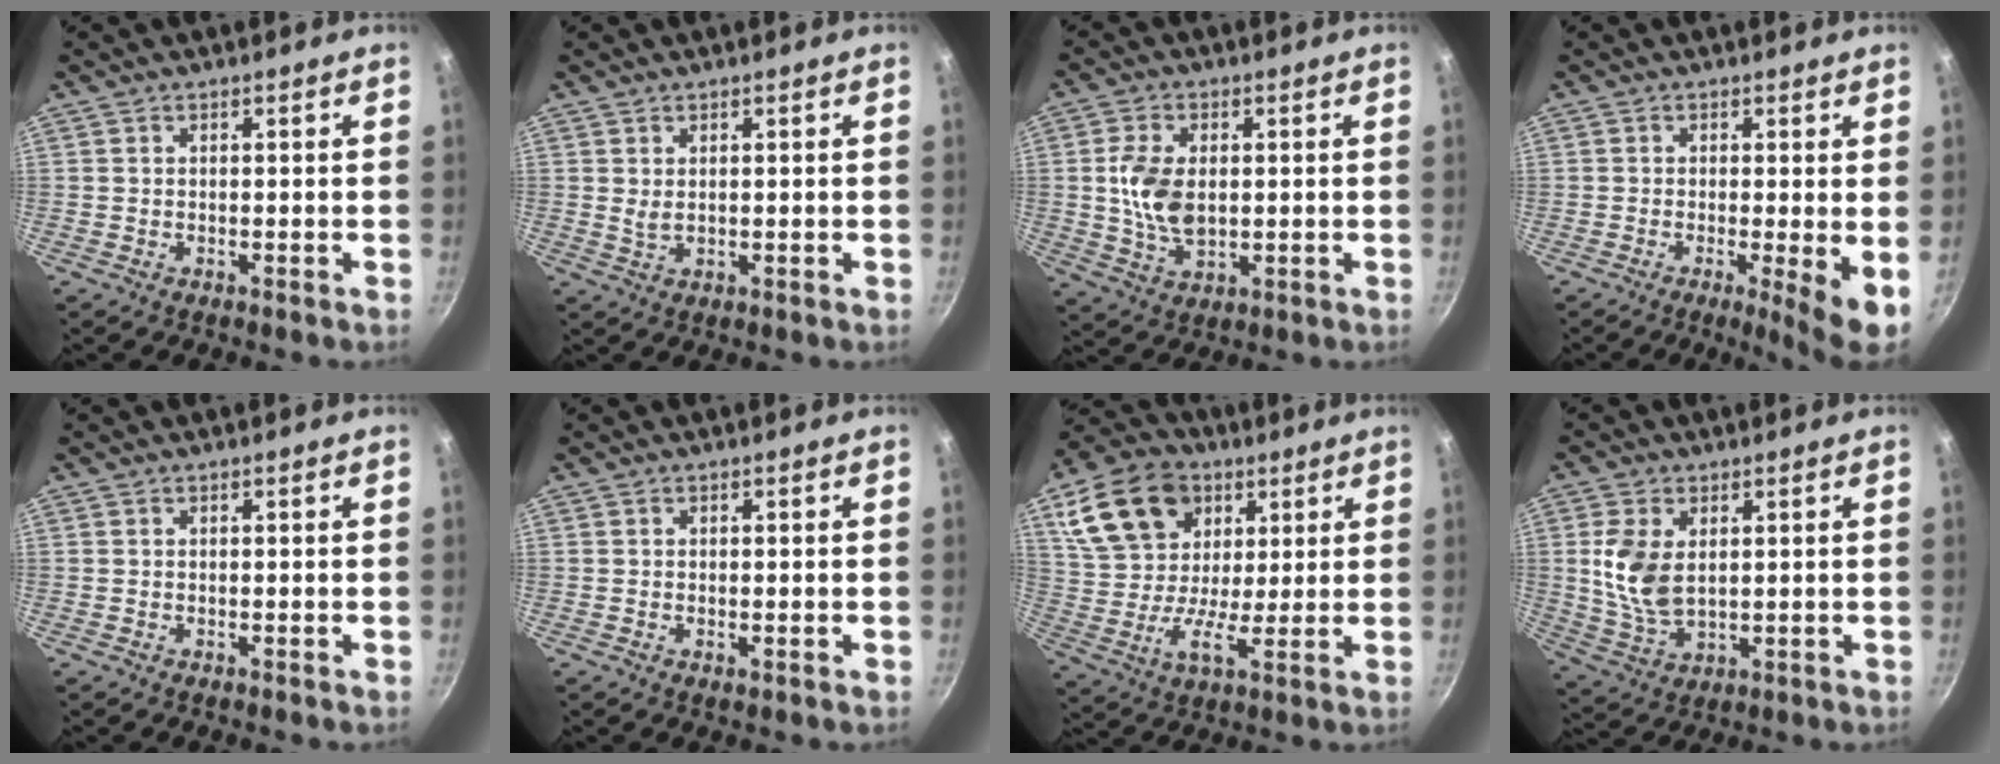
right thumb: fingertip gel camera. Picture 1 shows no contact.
{"total": 1.9, "force": [0.6, 1.0, 1.4], "torque": [-0.026, -0.006, 0.016]}
{"total": 9.2, "force": [0.7, 5.8, 7.1], "torque": [-0.129, -0.007, 0.015]}
{"total": 6.3, "force": [-0.8, 1.0, 6.1], "torque": [-0.086, -0.014, -0.010]}
{"total": 0.0}
{"total": 0.7, "force": [-0.1, 0.3, 0.6], "torque": [-0.009, 0.000, -0.002]}
{"total": 17.2, "force": [8.0, 11.9, 9.5], "torque": [-0.161, -0.003, 0.139]}
{"total": 9.5, "force": [1.8, 5.8, 7.3], "torque": [-0.145, -0.017, 0.041]}